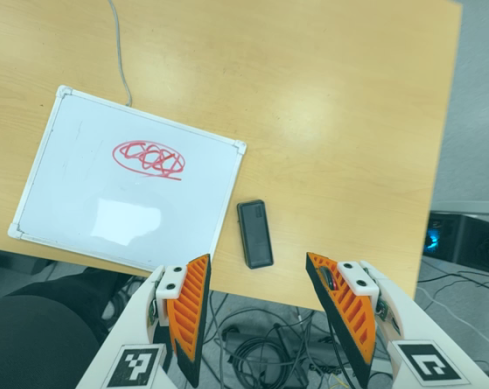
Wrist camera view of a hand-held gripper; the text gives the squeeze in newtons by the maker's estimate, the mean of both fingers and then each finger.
{"total": 0.0}